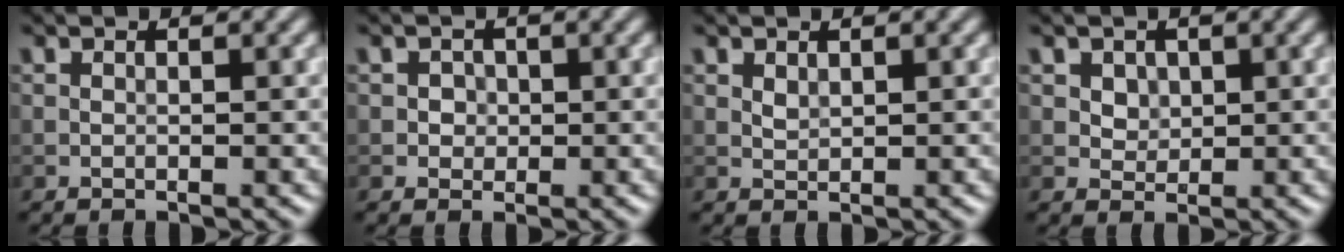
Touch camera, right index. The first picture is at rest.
{"total": 1.4, "force": [0.2, 1.3, 0.5], "torque": [0.005, 0.002, 0.003]}
{"total": 0.8, "force": [0.5, 0.4, 0.5], "torque": [-0.015, -0.001, 0.012]}
{"total": 2.2, "force": [1.0, 1.7, 1.0], "torque": [-0.023, -0.003, 0.030]}